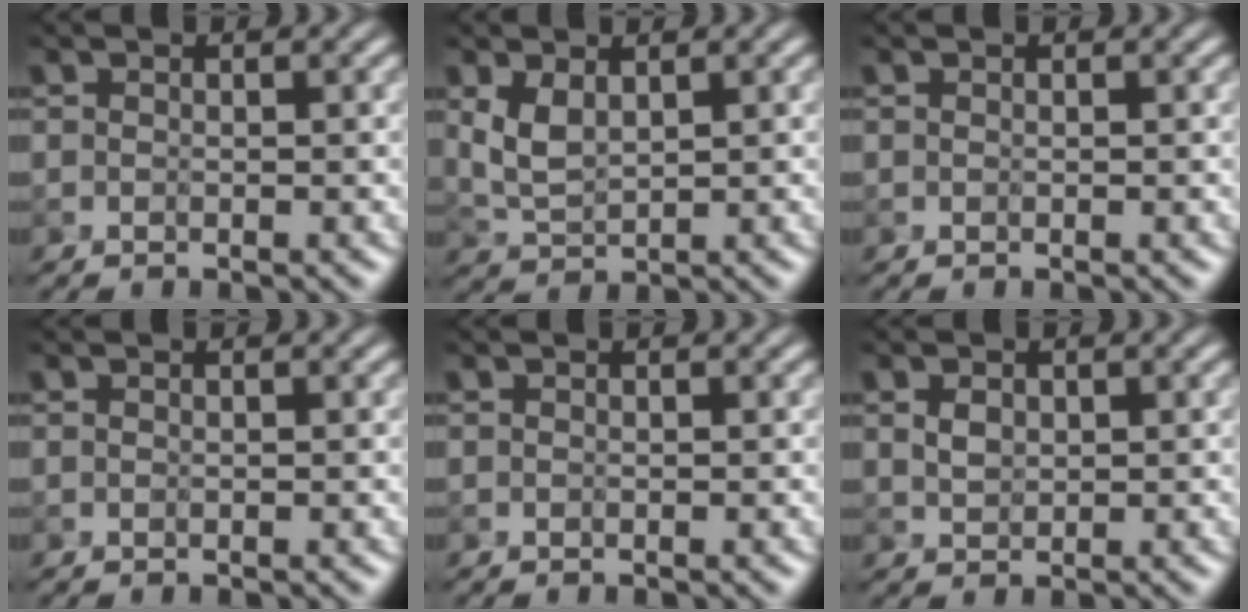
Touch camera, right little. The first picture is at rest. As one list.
[{"total": 3.0, "force": [0.9, 1.7, 2.3], "torque": [-0.058, -0.004, 0.026]}, {"total": 0.0}, {"total": 0.0}, {"total": 0.0}, {"total": 1.5, "force": [0.4, 1.1, 1.0], "torque": [-0.023, 0.000, 0.010]}]